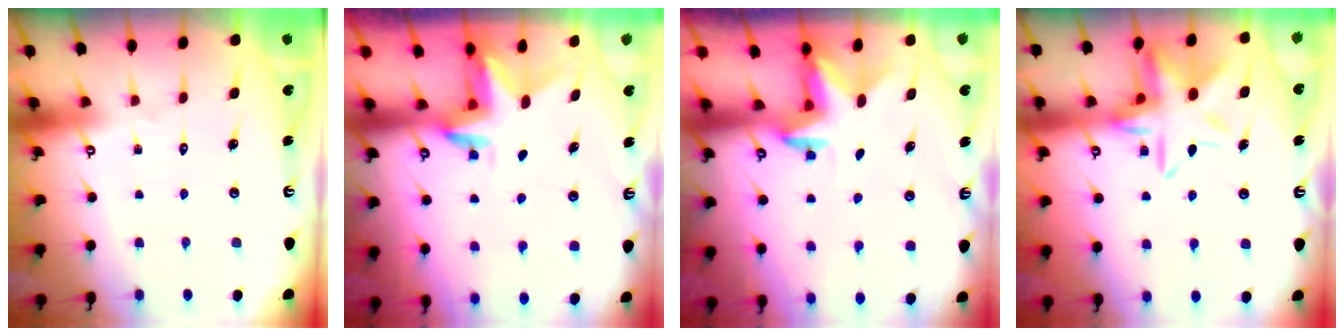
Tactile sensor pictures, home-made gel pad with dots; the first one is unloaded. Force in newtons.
{"total": 3.1, "press": 3.1, "slide": 0.2}
{"total": 2.4, "press": 2.3, "slide": 0.4}
{"total": 12.5, "press": 12.4, "slide": 0.7}